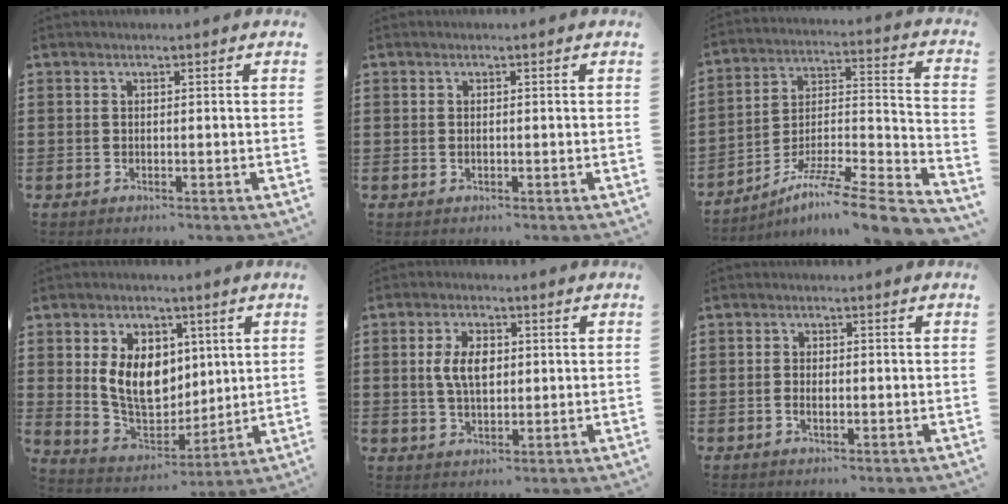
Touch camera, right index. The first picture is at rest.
{"total": 0.6, "force": [0.0, 0.2, 0.5], "torque": [-0.013, -0.002, 0.001]}
{"total": 8.1, "force": [-6.3, 0.3, 5.1], "torque": [-0.084, -0.004, -0.128]}
{"total": 10.0, "force": [2.0, 7.4, 6.4], "torque": [-0.148, 0.009, 0.034]}
{"total": 5.6, "force": [0.6, 3.0, 4.7], "torque": [-0.095, 0.006, 0.005]}
{"total": 1.7, "force": [-0.5, 0.8, 1.4], "torque": [-0.025, 0.002, -0.010]}